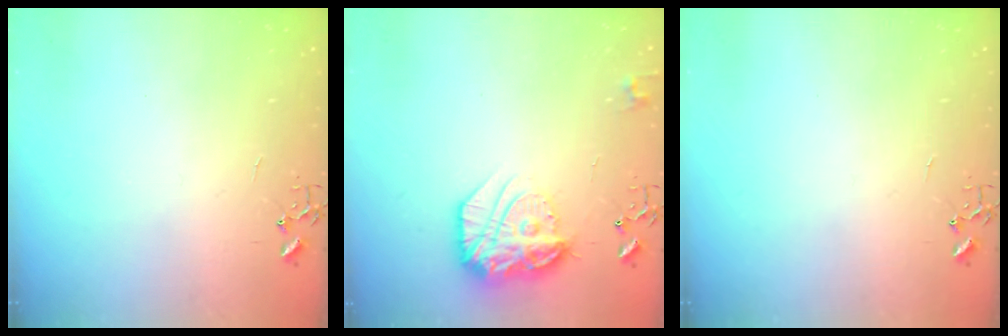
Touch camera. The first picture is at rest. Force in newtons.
{"total": 19.0, "press": 19.0, "slide": 1.7}
{"total": 0.0}